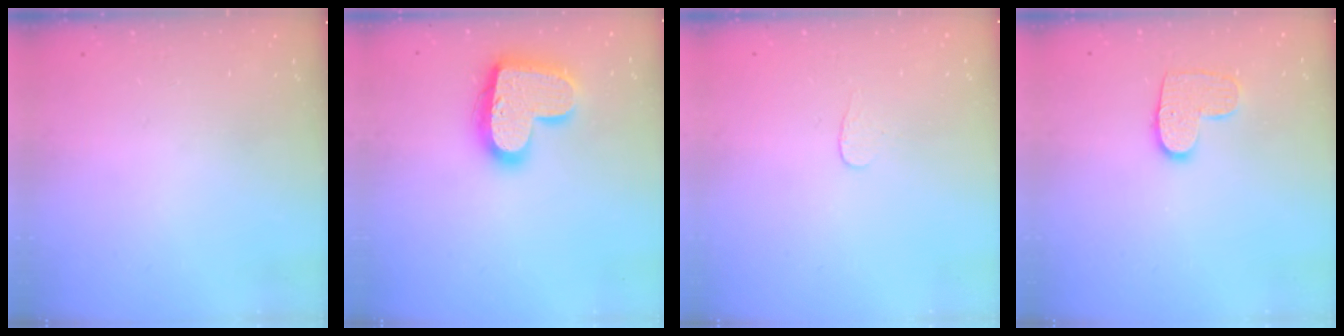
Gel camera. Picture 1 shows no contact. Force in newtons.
{"total": 20.0, "press": 20.0, "slide": 1.2}
{"total": 2.7, "press": 2.7, "slide": 0.3}
{"total": 8.7, "press": 8.7, "slide": 0.4}